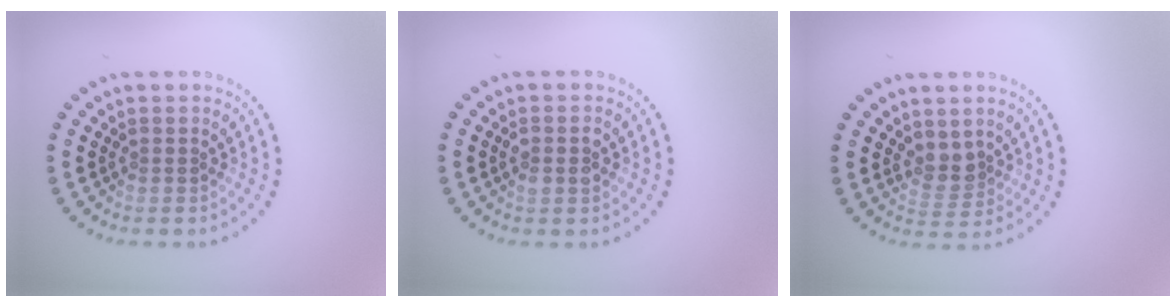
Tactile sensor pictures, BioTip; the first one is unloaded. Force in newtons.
{"total": 1.6, "press": 1.6, "slide": 0.2}
{"total": 2.1, "press": 1.6, "slide": 1.4}